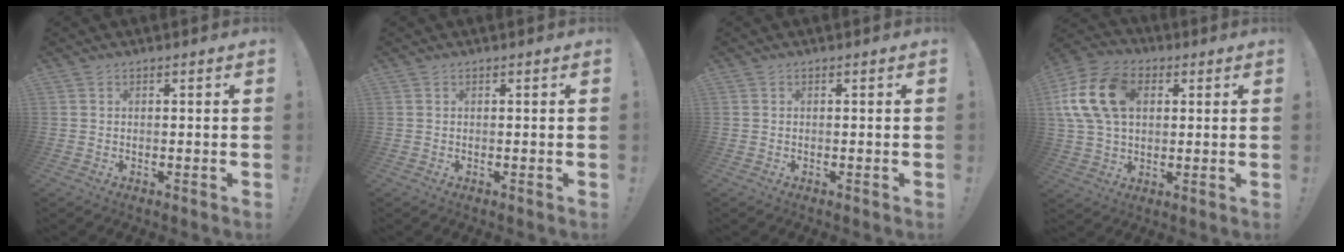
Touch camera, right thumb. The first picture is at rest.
{"total": 0.0}
{"total": 0.0}
{"total": 17.2, "force": [4.2, 12.1, 11.5], "torque": [-0.224, 0.004, 0.083]}